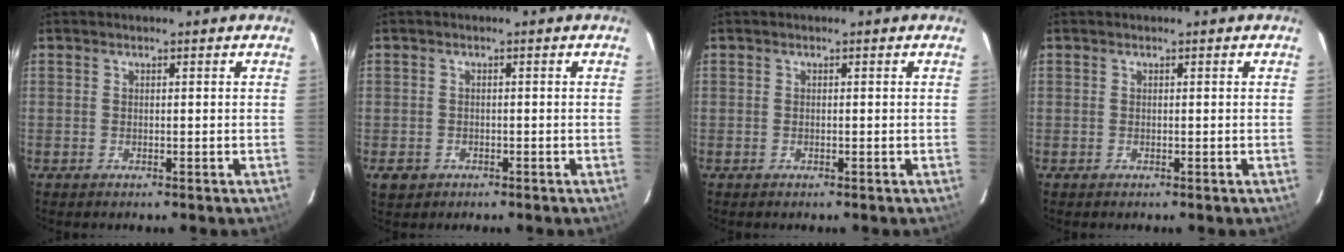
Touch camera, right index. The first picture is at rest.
{"total": 2.9, "force": [-1.1, 2.6, 0.7], "torque": [-0.020, 0.000, -0.015]}
{"total": 0.0}
{"total": 0.0}